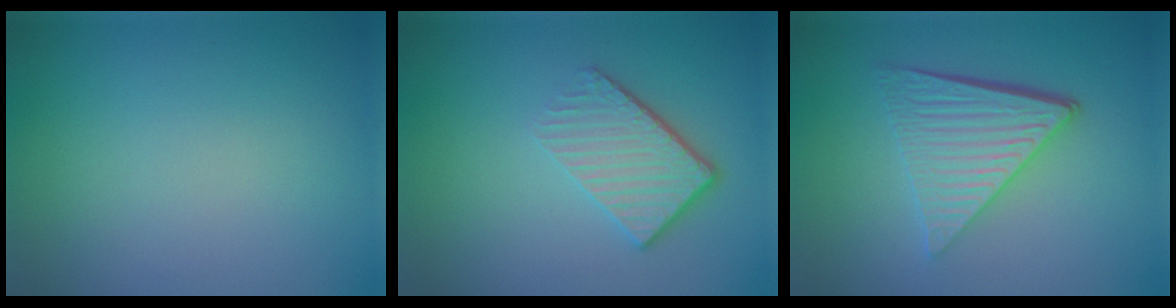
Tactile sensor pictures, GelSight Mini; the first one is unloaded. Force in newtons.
{"total": 4.1, "press": 2.8, "slide": 3.0}
{"total": 5.4, "press": 3.8, "slide": 3.8}